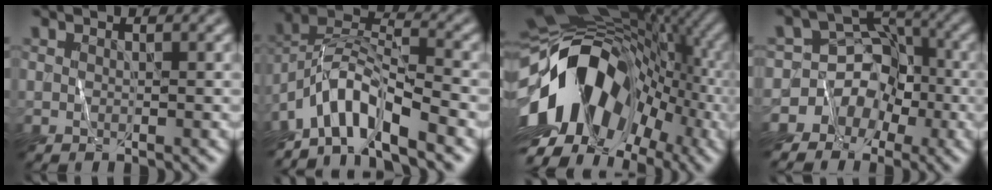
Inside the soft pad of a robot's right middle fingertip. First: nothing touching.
{"total": 6.9, "force": [-5.4, 1.4, 4.0], "torque": [-0.071, 0.012, -0.110]}
{"total": 14.4, "force": [-4.0, 9.5, 10.0], "torque": [-0.171, 0.015, -0.088]}
{"total": 6.8, "force": [-4.0, 5.5, 0.3], "torque": [0.028, 0.014, -0.078]}